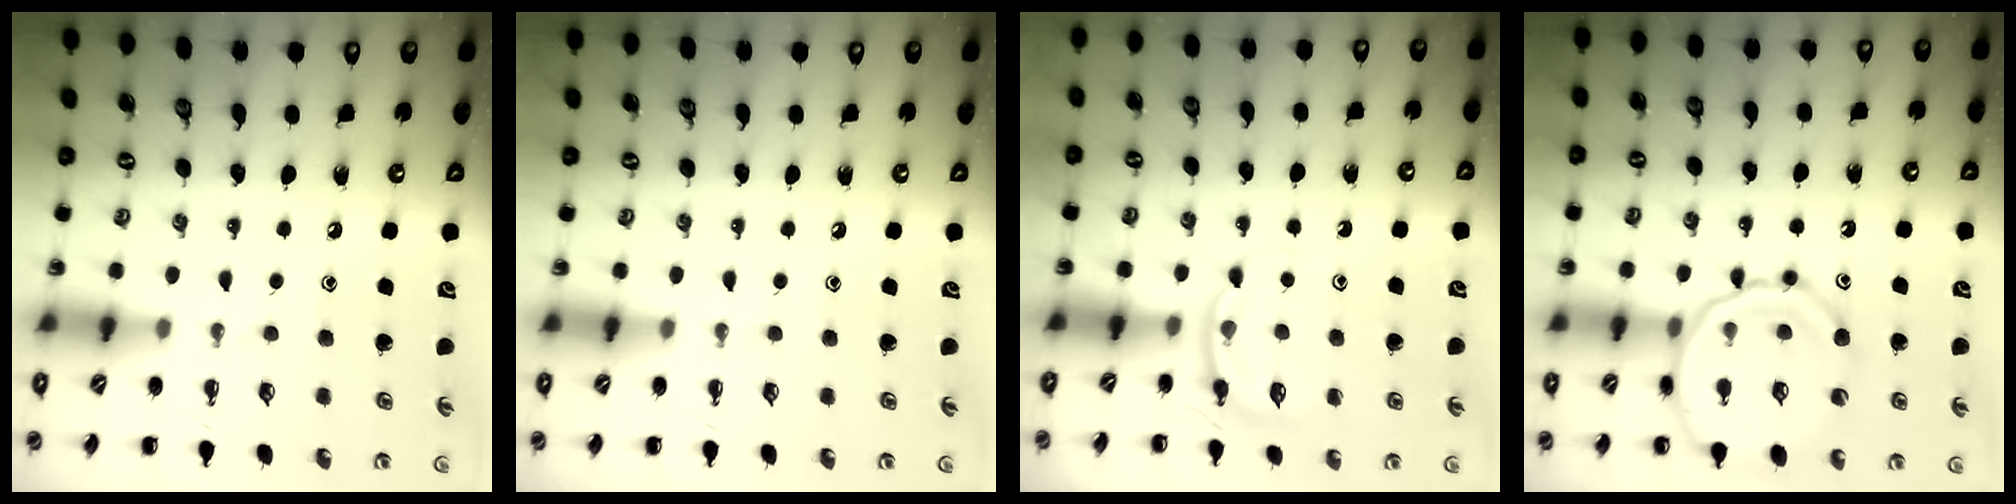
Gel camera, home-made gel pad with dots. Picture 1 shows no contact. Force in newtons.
{"total": 0.0}
{"total": 4.7, "press": 4.5, "slide": 1.5}
{"total": 16.0, "press": 15.8, "slide": 2.5}